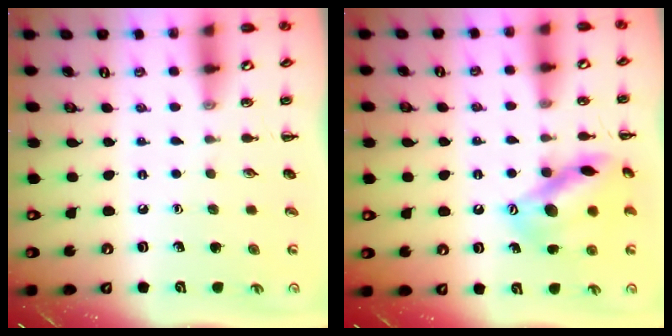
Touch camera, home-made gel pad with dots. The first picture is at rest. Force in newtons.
{"total": 14.8, "press": 14.7, "slide": 0.8}